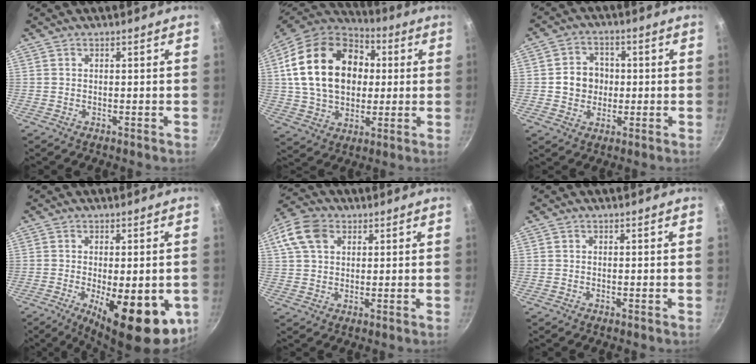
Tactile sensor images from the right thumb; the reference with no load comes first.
{"total": 24.7, "force": [4.2, 17.8, 16.6], "torque": [-0.279, 0.021, 0.074]}
{"total": 7.2, "force": [-0.1, 6.3, 3.4], "torque": [-0.023, 0.009, -0.008]}
{"total": 16.9, "force": [-4.8, 6.3, 14.9], "torque": [-0.182, -0.006, -0.055]}
{"total": 9.6, "force": [3.4, 6.8, 5.8], "torque": [-0.103, 0.011, 0.052]}
{"total": 0.0}